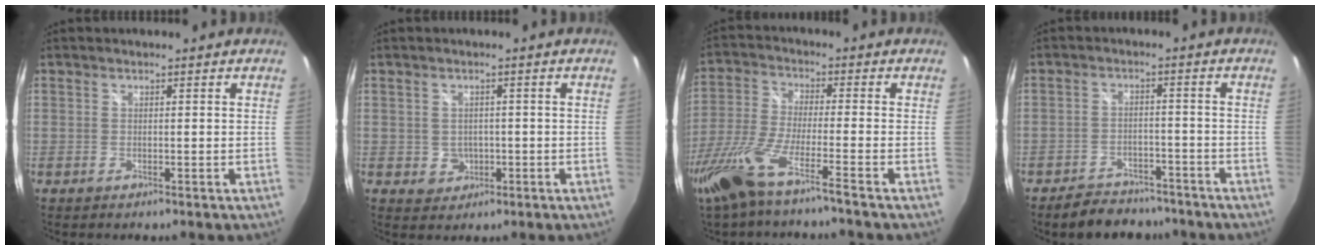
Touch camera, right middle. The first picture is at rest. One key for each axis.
{"total": 3.5, "fx": -0.6, "fy": 3.3, "fz": 1.0, "tx": -0.022, "ty": 0.002, "tz": 0.000}
{"total": 13.5, "fx": -9.6, "fy": 0.4, "fz": 9.4, "tx": -0.205, "ty": -0.043, "tz": -0.179}
{"total": 9.2, "fx": -7.8, "fy": 4.2, "fz": 2.7, "tx": -0.068, "ty": 0.011, "tz": -0.104}